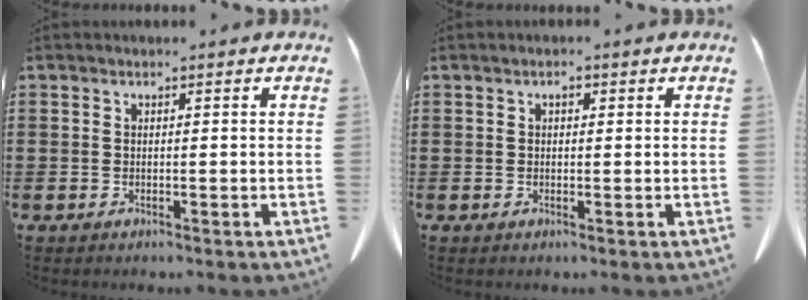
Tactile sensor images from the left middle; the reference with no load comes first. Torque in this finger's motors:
{"motor_torque": [0.01, -0.01, 0.06, 0.00]}